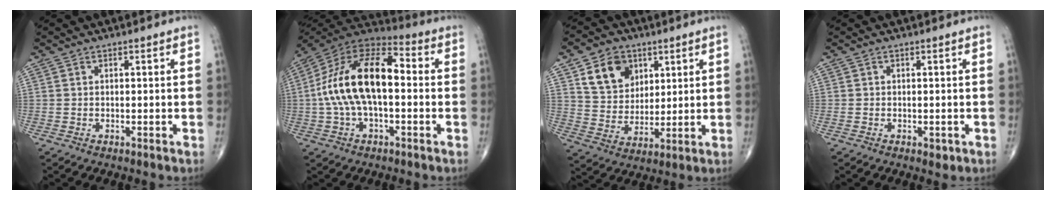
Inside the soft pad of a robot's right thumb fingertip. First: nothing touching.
{"total": 18.9, "force": [0.0, 9.6, 16.3], "torque": [-0.302, 0.043, -0.009]}
{"total": 11.4, "force": [5.1, 8.7, 5.2], "torque": [-0.060, -0.024, 0.099]}
{"total": 1.6, "force": [-0.6, 1.0, 1.2], "torque": [-0.010, -0.002, -0.006]}